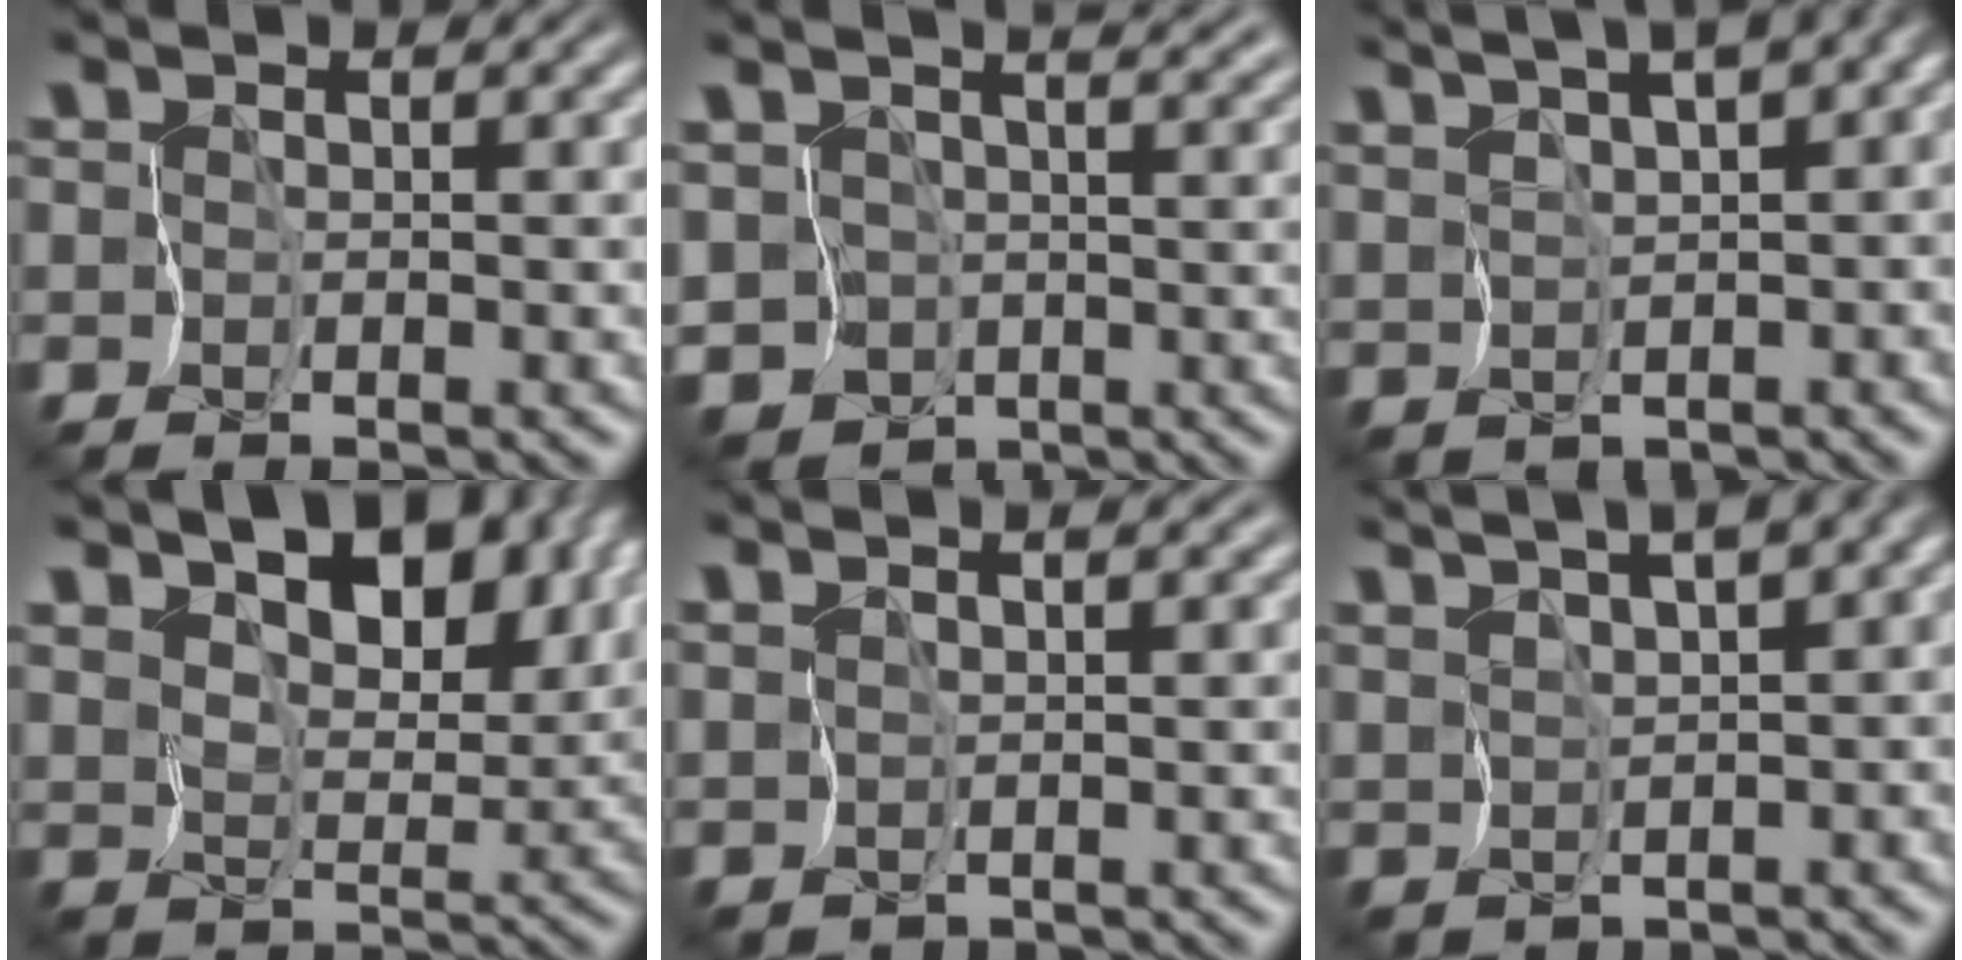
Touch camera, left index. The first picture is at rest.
{"total": 4.9, "force": [0.7, 3.8, 3.1], "torque": [-0.060, -0.003, 0.004]}
{"total": 9.8, "force": [4.9, 4.0, 7.5], "torque": [-0.150, 0.009, 0.100]}
{"total": 8.1, "force": [4.4, 4.1, 5.4], "torque": [-0.101, 0.000, 0.072]}
{"total": 2.7, "force": [2.2, 0.7, 1.4], "torque": [-0.038, 0.013, 0.035]}
{"total": 9.2, "force": [5.3, 3.2, 6.8], "torque": [-0.136, 0.015, 0.102]}